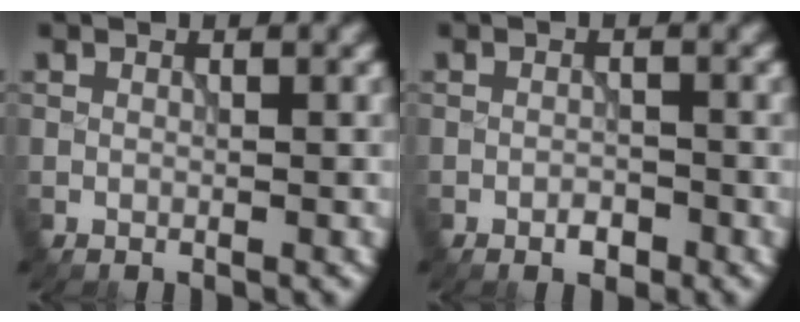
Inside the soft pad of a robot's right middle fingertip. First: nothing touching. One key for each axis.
{"total": 1.4, "fx": -0.9, "fy": 0.6, "fz": 0.8, "tx": -0.013, "ty": 0.001, "tz": -0.017}